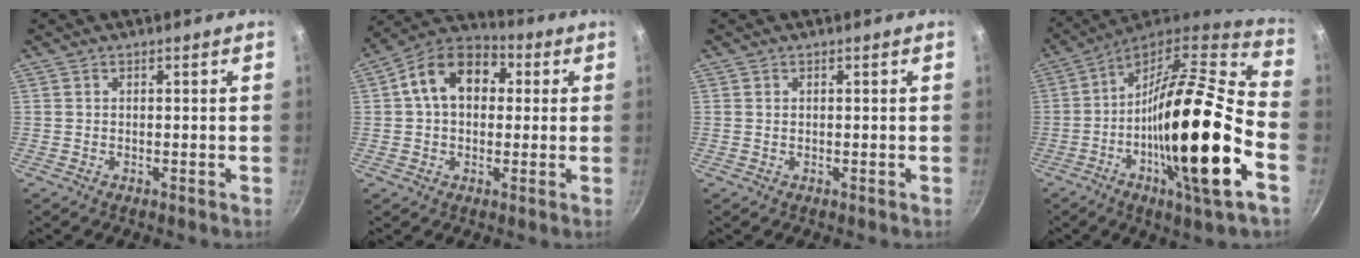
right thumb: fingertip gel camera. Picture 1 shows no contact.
{"total": 13.9, "force": [2.5, 9.8, 9.4], "torque": [-0.120, 0.029, 0.020]}
{"total": 0.0}
{"total": 27.1, "force": [-7.5, 5.6, 25.4], "torque": [-0.396, 0.010, -0.142]}